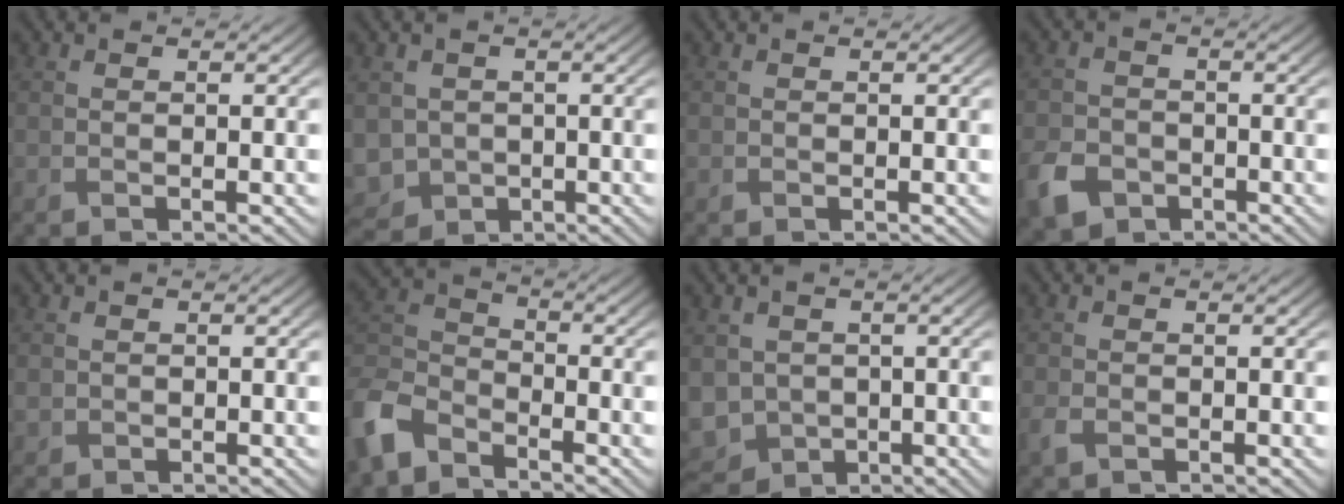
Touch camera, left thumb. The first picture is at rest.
{"total": 4.7, "force": [-0.7, 4.3, 1.7], "torque": [-0.061, -0.022, -0.019]}
{"total": 0.0}
{"total": 5.1, "force": [-2.8, 3.7, 2.2], "torque": [-0.063, -0.009, -0.062]}
{"total": 1.0, "force": [0.0, 1.0, 0.0], "torque": [-0.001, -0.005, -0.002]}
{"total": 8.2, "force": [-6.1, 4.1, 3.8], "torque": [-0.103, -0.014, -0.142]}
{"total": 6.1, "force": [-0.8, 5.2, 3.1], "torque": [-0.098, -0.020, -0.020]}
{"total": 1.4, "force": [-0.7, 0.9, 0.8], "torque": [-0.024, -0.004, -0.014]}